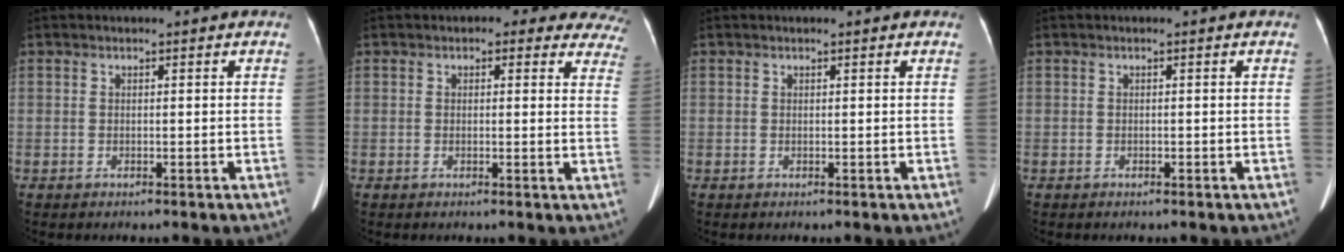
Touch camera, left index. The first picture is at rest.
{"total": 10.9, "force": [9.3, 4.6, 3.4], "torque": [0.008, -0.004, 0.063]}
{"total": 0.6, "force": [0.6, 0.0, 0.2], "torque": [-0.002, 0.016, 0.008]}
{"total": 0.0}